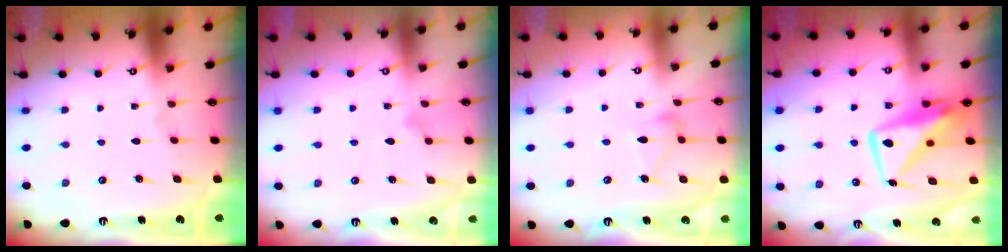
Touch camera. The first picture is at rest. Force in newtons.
{"total": 7.5, "press": 7.4, "slide": 1.1}
{"total": 8.2, "press": 8.2, "slide": 0.3}
{"total": 12.4, "press": 12.4, "slide": 1.1}